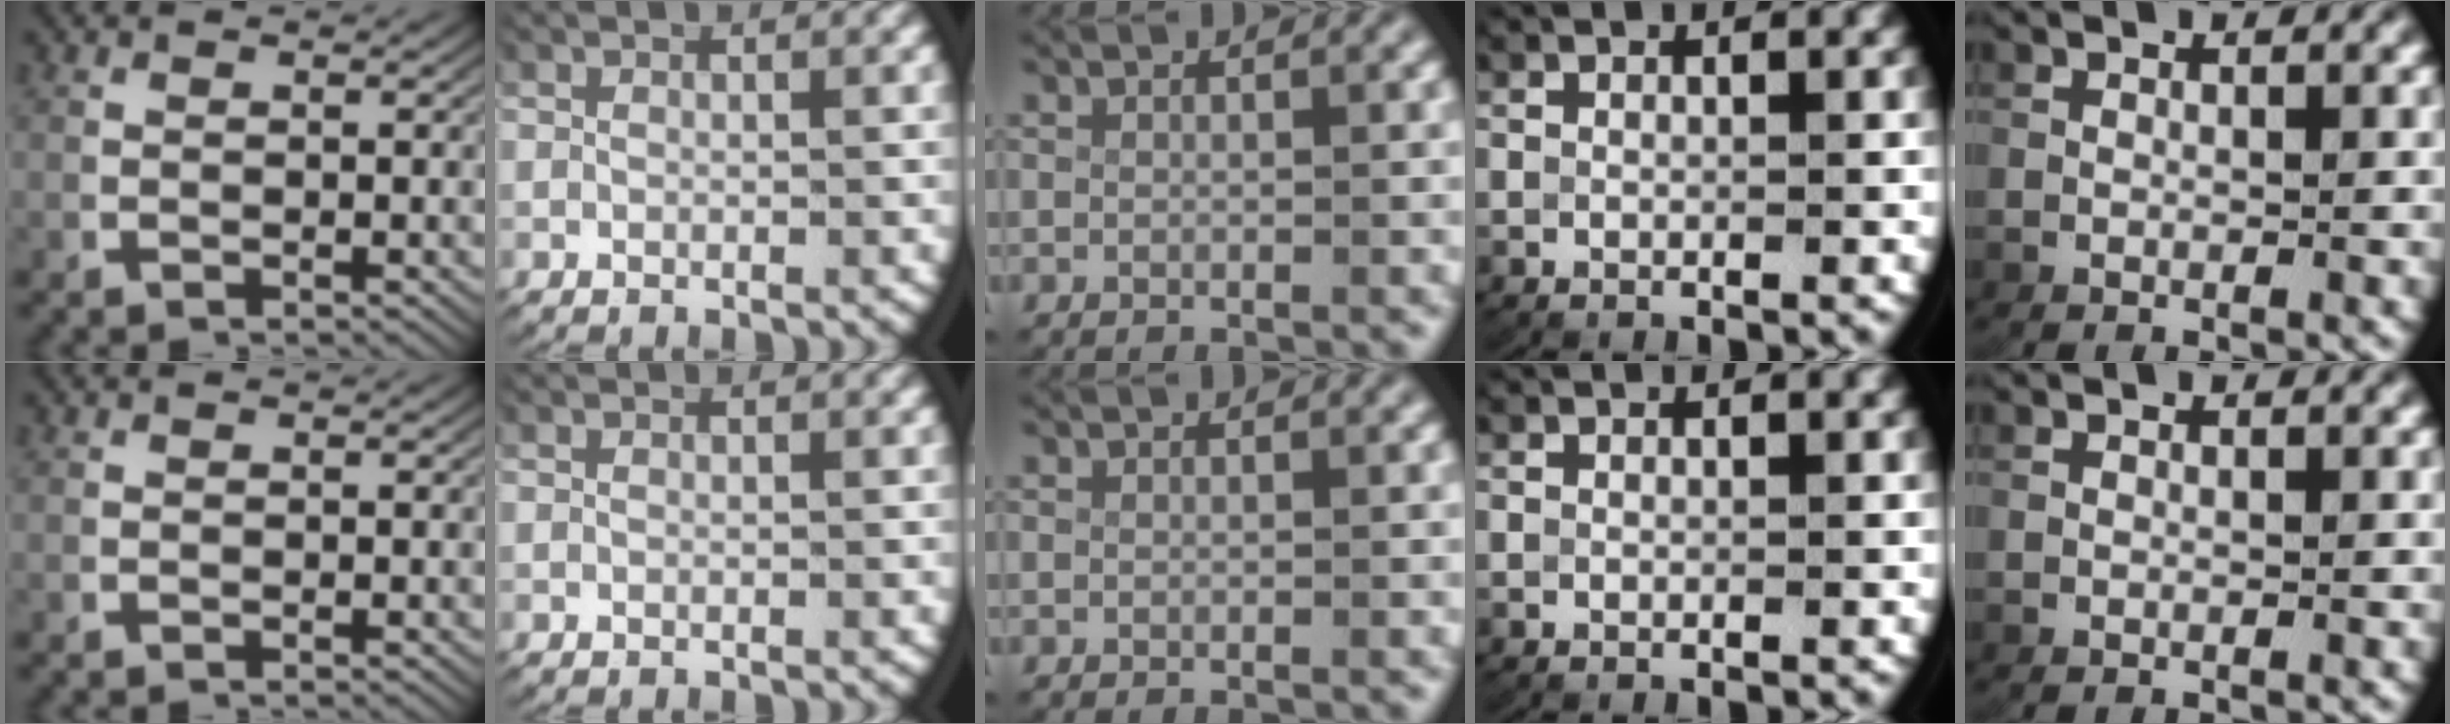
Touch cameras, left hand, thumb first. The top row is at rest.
{}